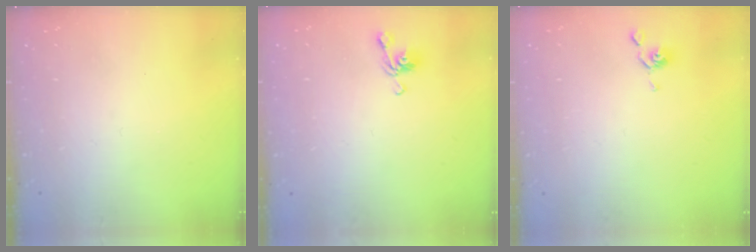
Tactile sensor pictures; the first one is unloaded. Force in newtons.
{"total": 5.4, "press": 5.4, "slide": 0.5}
{"total": 1.8, "press": 1.8, "slide": 0.2}